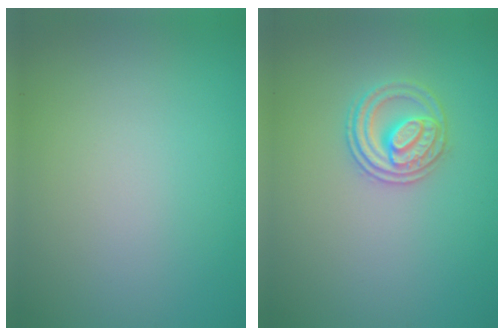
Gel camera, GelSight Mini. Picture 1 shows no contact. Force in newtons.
{"total": 2.6, "press": 2.5, "slide": 0.7}